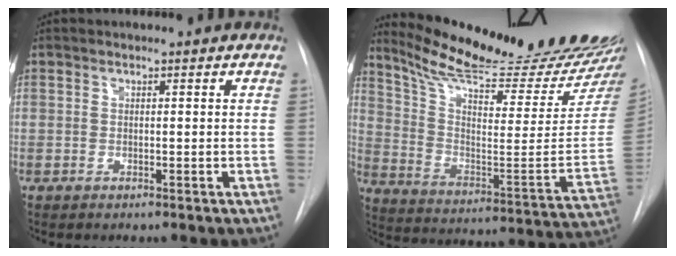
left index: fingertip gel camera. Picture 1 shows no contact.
{"total": 29.5, "force": [26.5, 1.2, 12.9], "torque": [-0.212, -0.116, 0.369]}